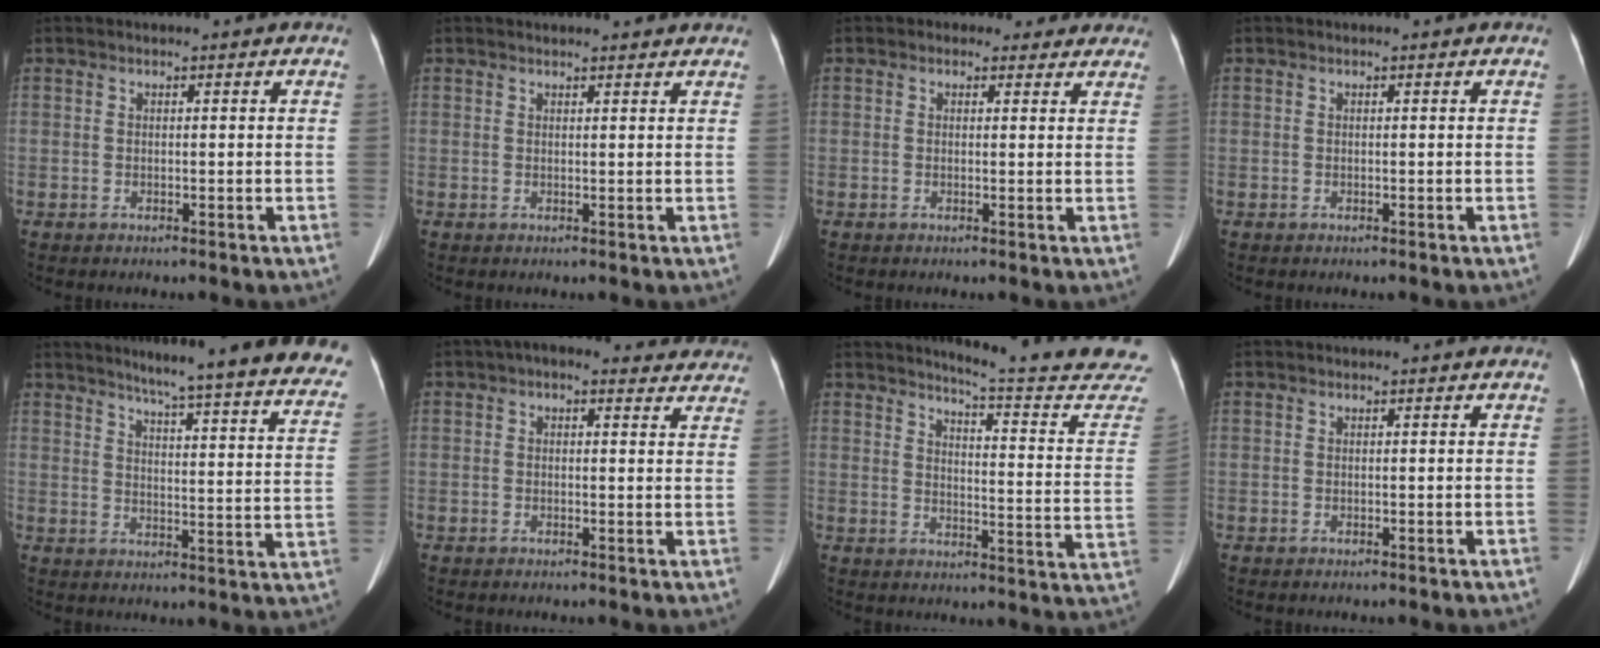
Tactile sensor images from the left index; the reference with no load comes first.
{"total": 5.4, "force": [5.2, 0.9, 1.4], "torque": [-0.014, 0.021, 0.053]}
{"total": 4.5, "force": [3.6, 2.6, 0.5], "torque": [0.007, 0.007, 0.028]}
{"total": 0.0}
{"total": 26.9, "force": [24.0, 0.9, 12.3], "torque": [-0.163, -0.085, 0.276]}
{"total": 9.8, "force": [8.1, 4.1, 3.8], "torque": [-0.022, 0.029, 0.080]}
{"total": 18.4, "force": [17.6, -0.8, 5.2], "torque": [-0.067, -0.127, 0.196]}
{"total": 0.0}